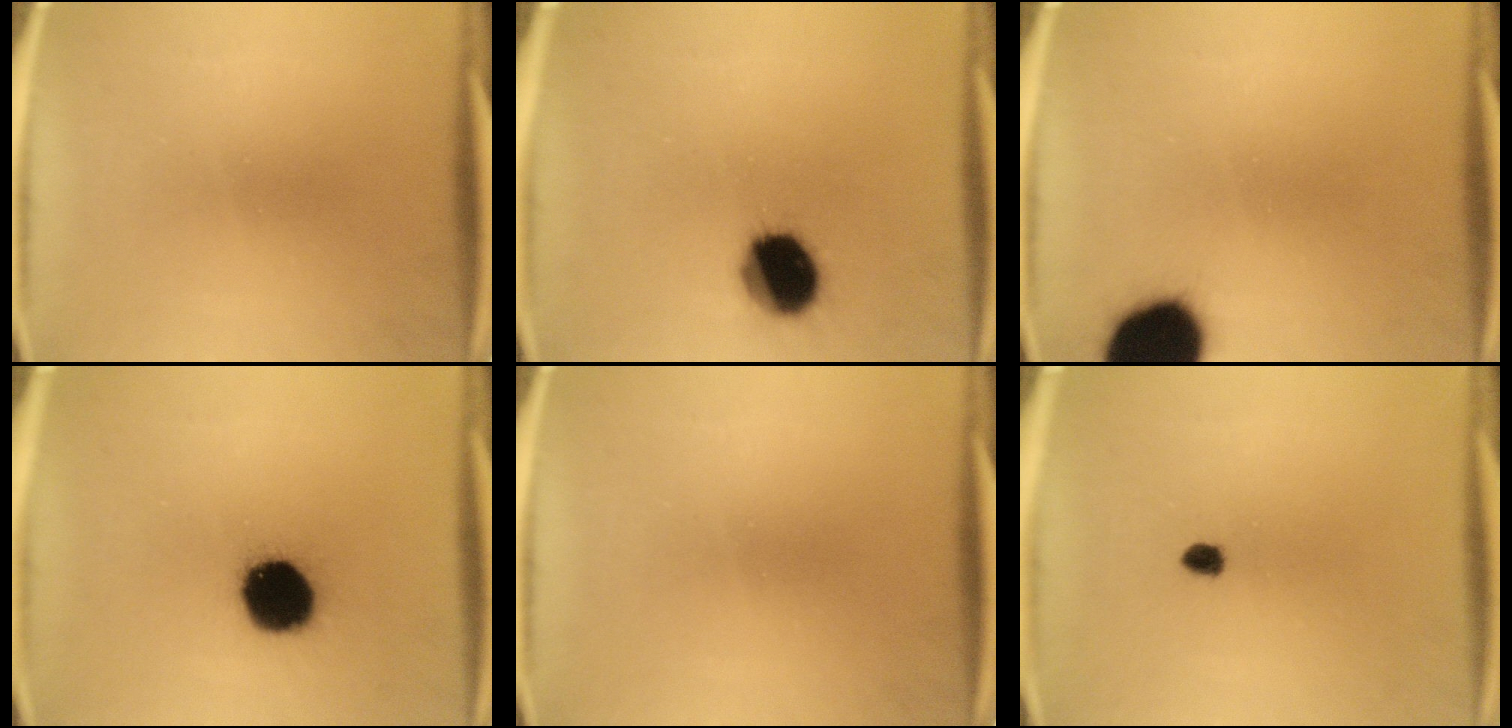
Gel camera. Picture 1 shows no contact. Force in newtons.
{"total": 13.9}
{"total": 18.6}
{"total": 16.0}
{"total": 0.0}
{"total": 1.7}